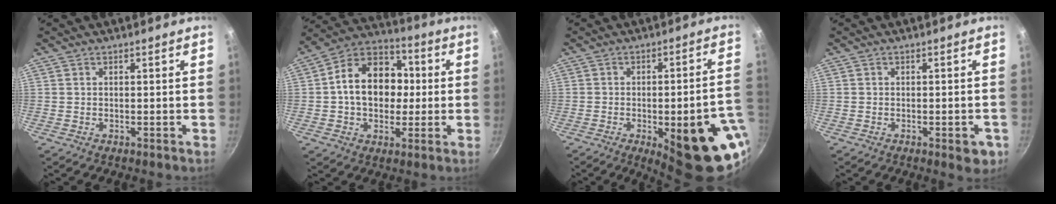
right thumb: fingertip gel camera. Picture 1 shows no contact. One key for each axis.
{"total": 16.2, "fx": 0.7, "fy": 12.2, "fz": 10.6, "tx": -0.137, "ty": 0.029, "tz": -0.005}
{"total": 21.4, "fx": -8.2, "fy": 6.9, "fz": 18.5, "tx": -0.165, "ty": 0.019, "tz": -0.099}
{"total": 4.0, "fx": -1.7, "fy": 1.7, "fz": 3.2, "tx": -0.027, "ty": 0.003, "tz": -0.020}